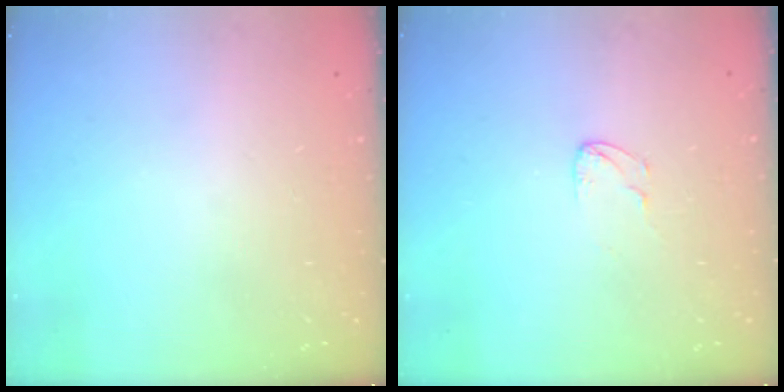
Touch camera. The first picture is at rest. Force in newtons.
{"total": 2.5, "press": 2.5, "slide": 0.2}